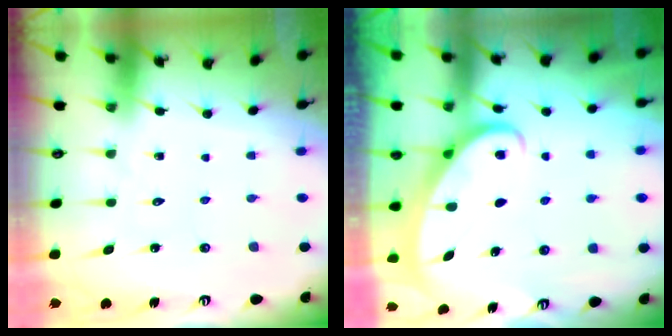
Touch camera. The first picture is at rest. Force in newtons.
{"total": 2.5, "press": 2.5, "slide": 0.3}